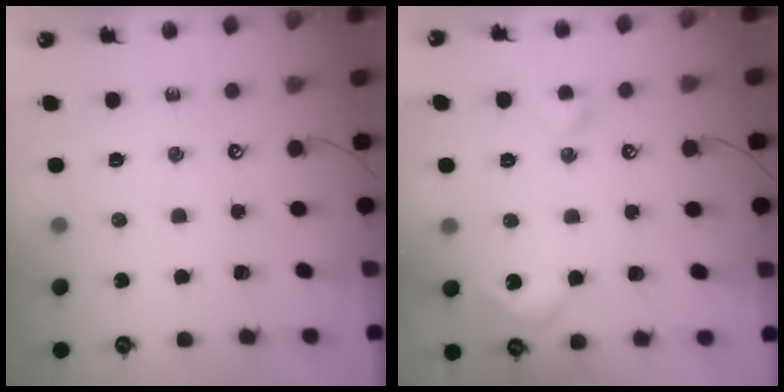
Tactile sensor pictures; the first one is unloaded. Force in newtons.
{"total": 6.0, "press": 5.9, "slide": 1.1}